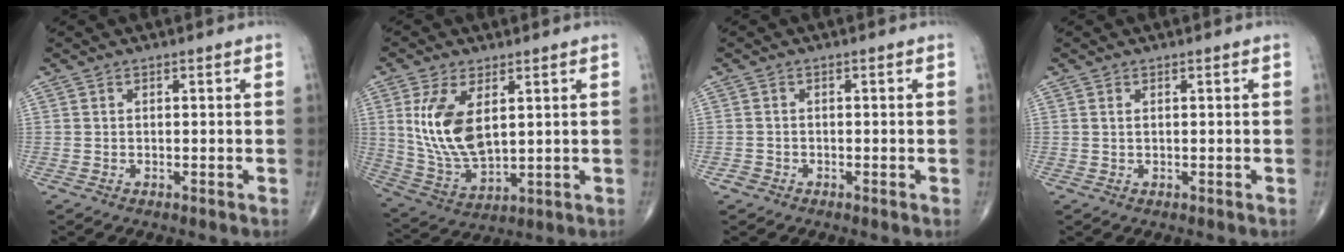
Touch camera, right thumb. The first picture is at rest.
{"total": 12.8, "force": [3.2, 6.5, 10.5], "torque": [-0.206, -0.019, 0.077]}
{"total": 1.0, "force": [-0.7, 0.7, 0.2], "torque": [0.000, 0.002, -0.017]}
{"total": 0.5, "force": [0.2, 0.2, 0.4], "torque": [-0.008, 0.003, 0.005]}